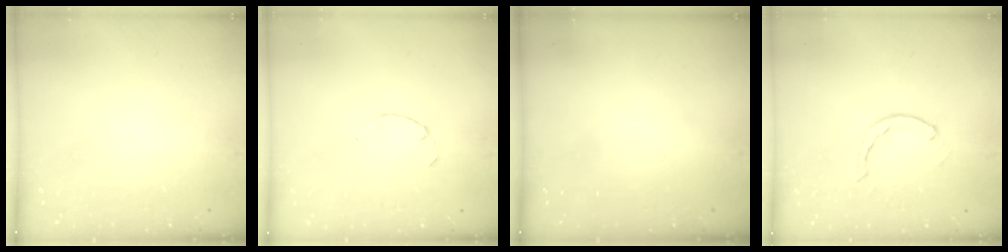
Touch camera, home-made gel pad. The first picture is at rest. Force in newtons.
{"total": 1.3, "press": 1.2, "slide": 0.4}
{"total": 0.0}
{"total": 1.3, "press": 1.2, "slide": 0.3}